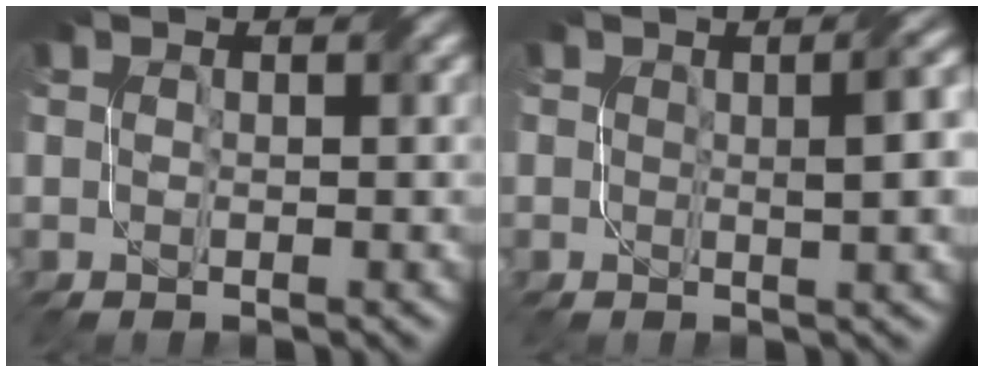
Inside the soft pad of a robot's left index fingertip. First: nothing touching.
{"total": 2.9, "force": [0.1, 0.6, 2.9], "torque": [-0.029, 0.011, 0.003]}